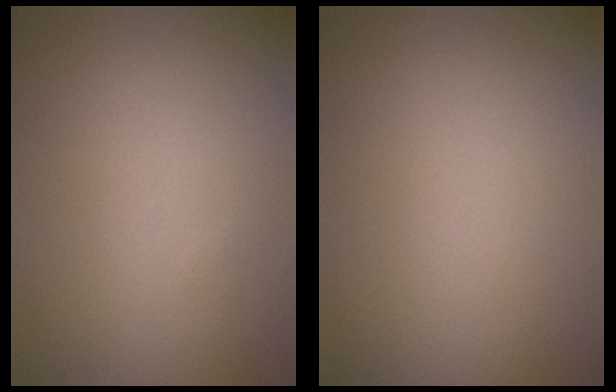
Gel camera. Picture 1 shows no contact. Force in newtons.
{"total": 0.0}